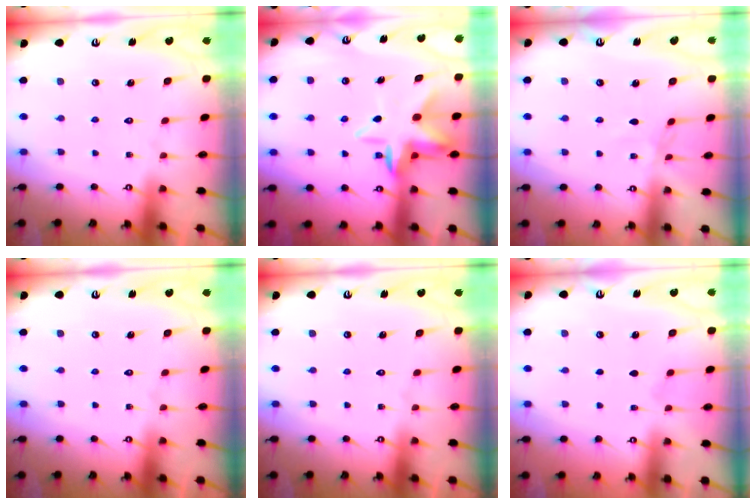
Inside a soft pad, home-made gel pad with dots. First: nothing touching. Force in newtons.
{"total": 7.4, "press": 7.1, "slide": 2.0}
{"total": 1.4, "press": 1.3, "slide": 0.3}
{"total": 0.0}
{"total": 0.0}
{"total": 2.7, "press": 2.3, "slide": 1.6}